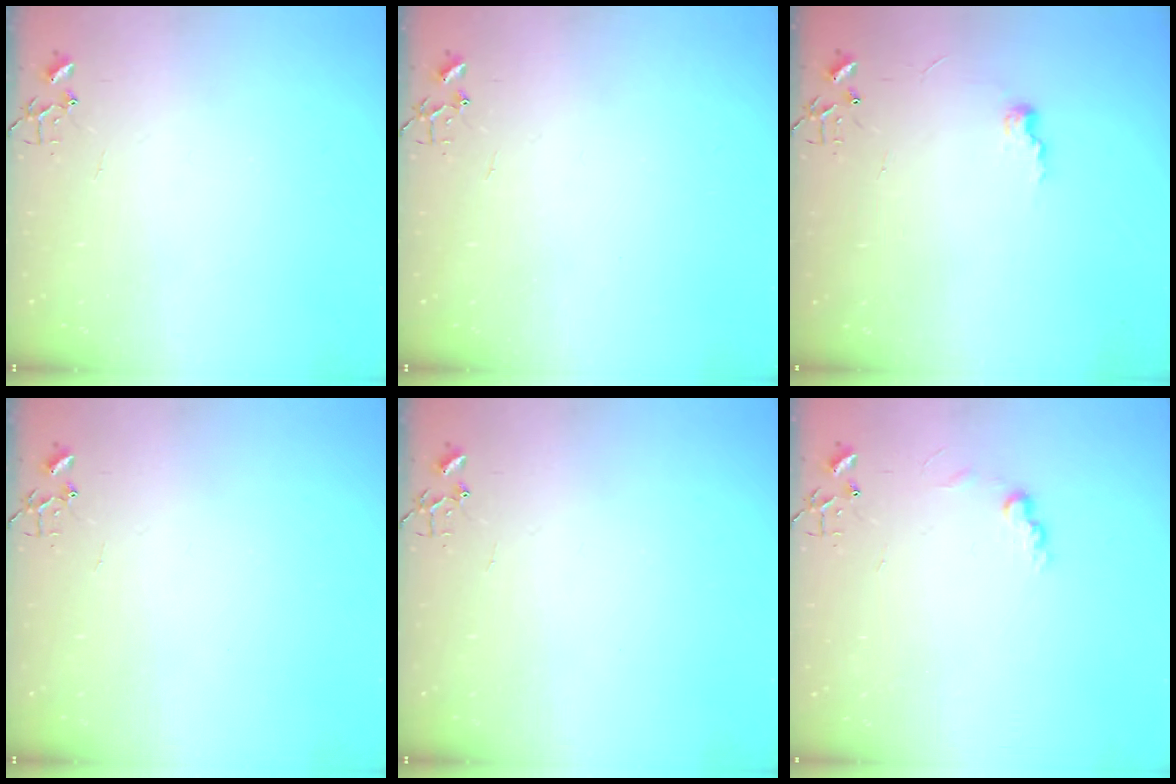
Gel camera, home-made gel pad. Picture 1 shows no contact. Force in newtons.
{"total": 0.0}
{"total": 7.0, "press": 7.0, "slide": 0.6}
{"total": 0.0}
{"total": 0.0}
{"total": 6.6, "press": 6.5, "slide": 0.9}